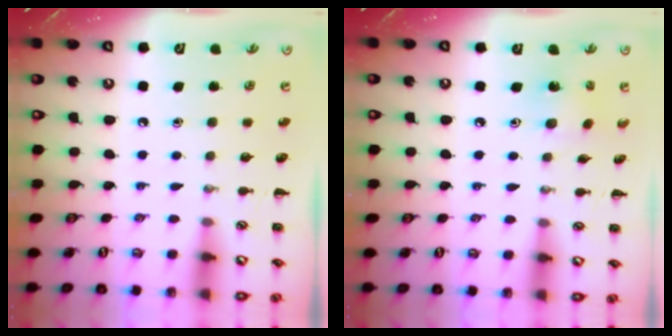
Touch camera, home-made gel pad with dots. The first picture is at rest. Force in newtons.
{"total": 1.4, "press": 1.3, "slide": 0.6}